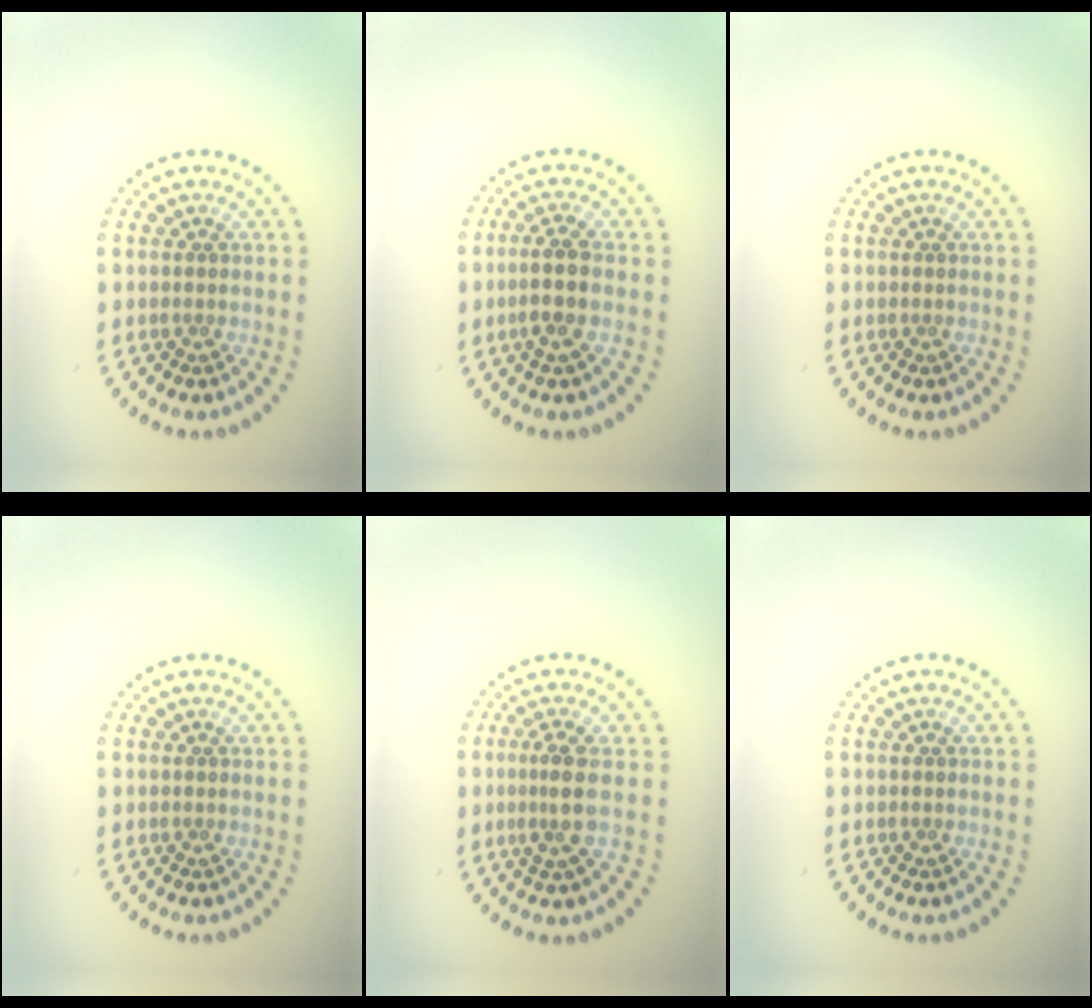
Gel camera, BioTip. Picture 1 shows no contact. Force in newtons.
{"total": 2.6, "press": 2.3, "slide": 1.2}
{"total": 0.0}
{"total": 0.0}
{"total": 2.5, "press": 2.1, "slide": 1.4}
{"total": 0.0}